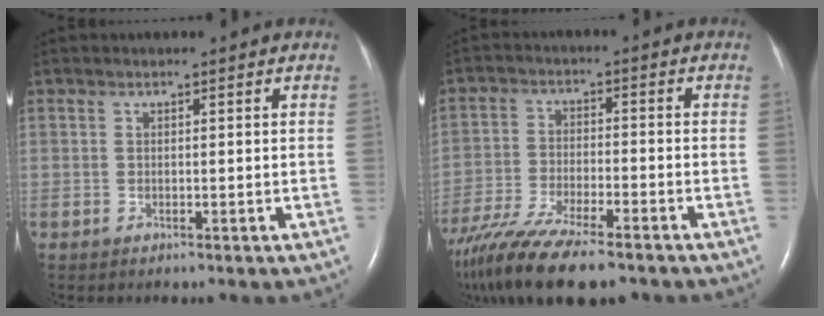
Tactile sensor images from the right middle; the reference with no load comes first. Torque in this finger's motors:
{"motor_torque": [1.08, -1.06, 0.25, 0.08]}